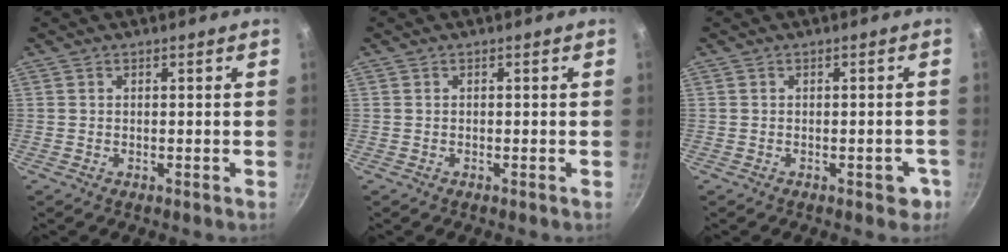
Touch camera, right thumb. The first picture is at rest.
{"total": 0.0}
{"total": 3.4, "force": [-1.4, 1.8, 2.5], "torque": [-0.010, 0.013, -0.015]}